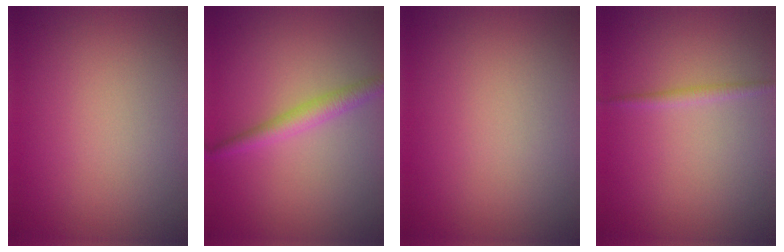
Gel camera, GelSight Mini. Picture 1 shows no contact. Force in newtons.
{"total": 2.3, "press": 2.3, "slide": 0.1}
{"total": 0.0}
{"total": 1.0, "press": 1.0, "slide": 0.0}